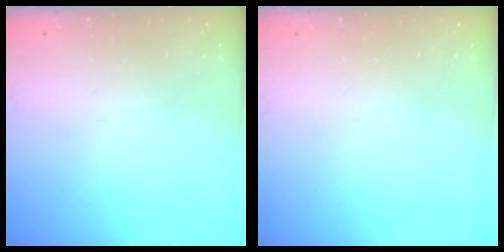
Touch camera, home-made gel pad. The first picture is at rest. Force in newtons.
{"total": 0.0}